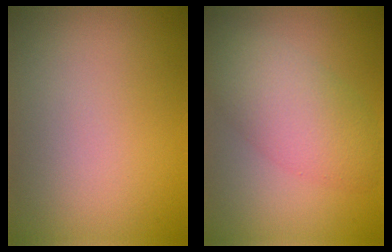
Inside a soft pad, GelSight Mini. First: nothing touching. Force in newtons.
{"total": 5.8, "press": 5.8, "slide": 0.2}